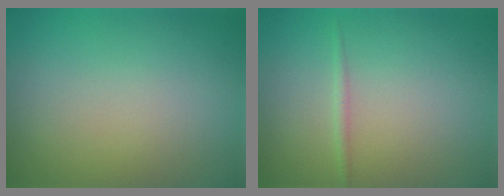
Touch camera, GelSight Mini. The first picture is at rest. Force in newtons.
{"total": 0.7, "press": 0.7, "slide": 0.0}